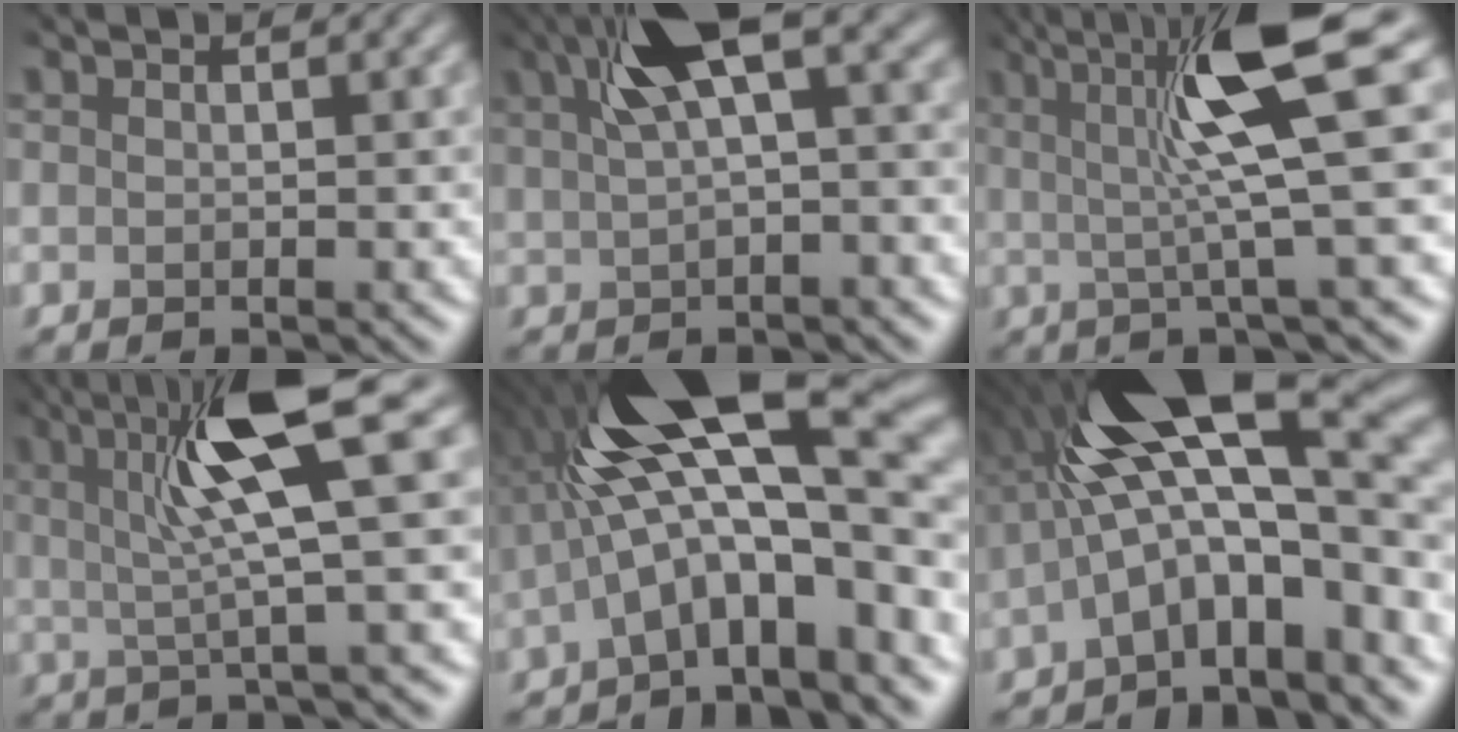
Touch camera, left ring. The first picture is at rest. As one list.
[{"total": 6.4, "force": [2.6, 2.3, 5.4], "torque": [-0.117, 0.009, 0.054]}, {"total": 7.5, "force": [1.6, 0.9, 7.3], "torque": [-0.113, -0.002, 0.023]}, {"total": 7.0, "force": [2.1, 1.0, 6.6], "torque": [-0.117, -0.004, 0.037]}, {"total": 13.6, "force": [-0.1, 4.9, 12.7], "torque": [-0.214, 0.009, 0.009]}, {"total": 12.3, "force": [-0.4, 4.9, 11.3], "torque": [-0.174, 0.014, -0.003]}]